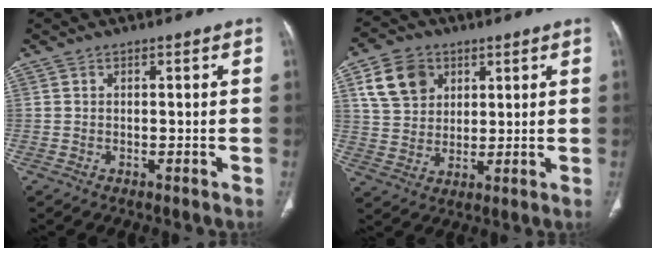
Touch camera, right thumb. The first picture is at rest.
{"total": 10.1, "force": [4.3, 7.9, 4.7], "torque": [-0.063, -0.007, 0.086]}